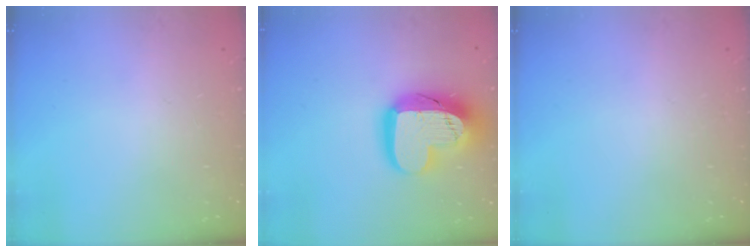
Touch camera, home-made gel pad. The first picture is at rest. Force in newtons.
{"total": 18.9, "press": 18.8, "slide": 1.7}
{"total": 0.0}